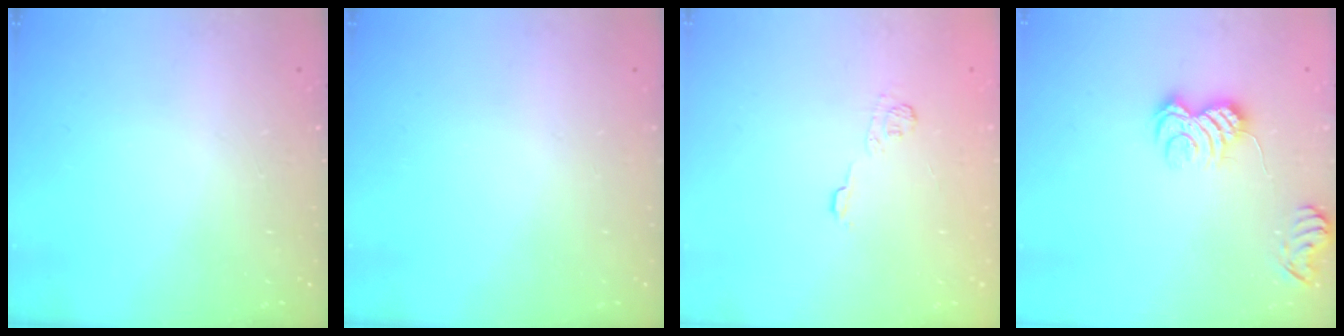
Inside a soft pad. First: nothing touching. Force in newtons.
{"total": 0.0}
{"total": 4.6, "press": 4.4, "slide": 1.3}
{"total": 6.4, "press": 6.4, "slide": 0.8}